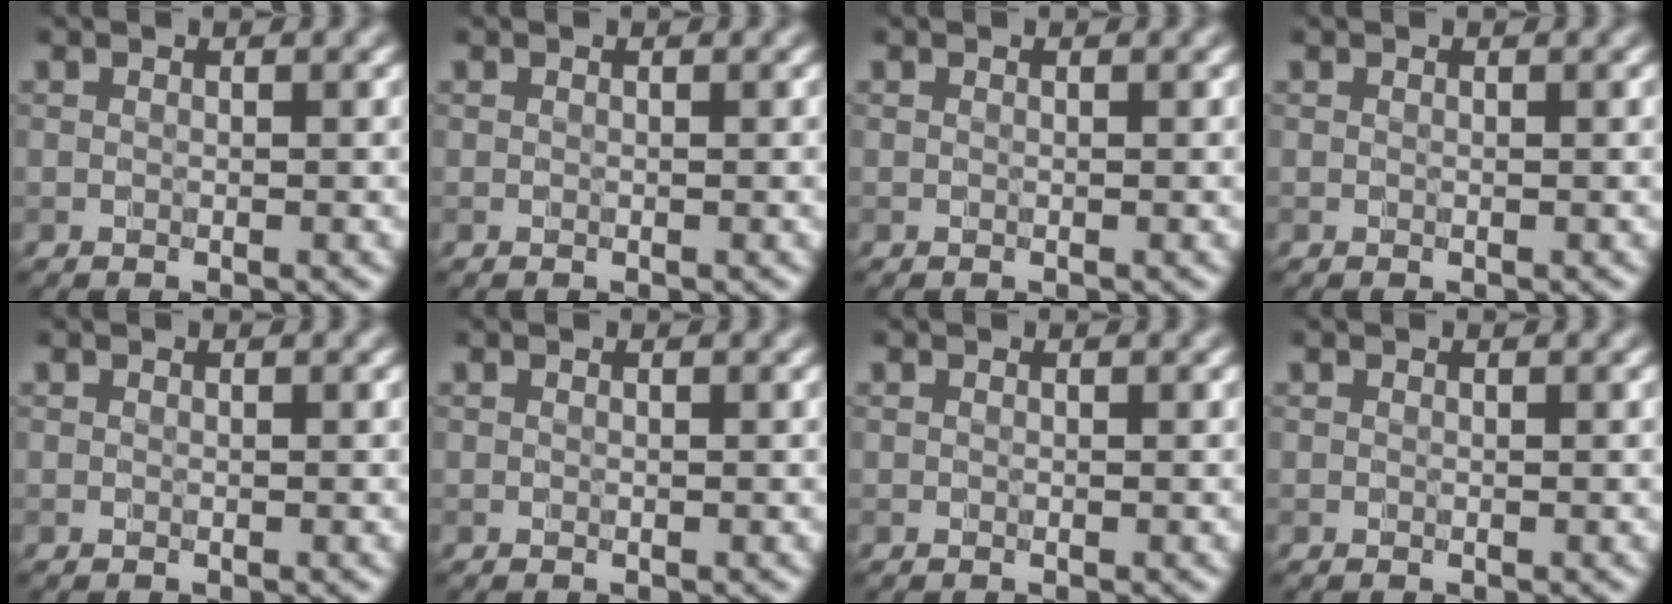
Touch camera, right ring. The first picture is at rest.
{"total": 0.0}
{"total": 0.0}
{"total": 0.0}
{"total": 0.0}
{"total": 0.0}
{"total": 0.0}
{"total": 0.0}